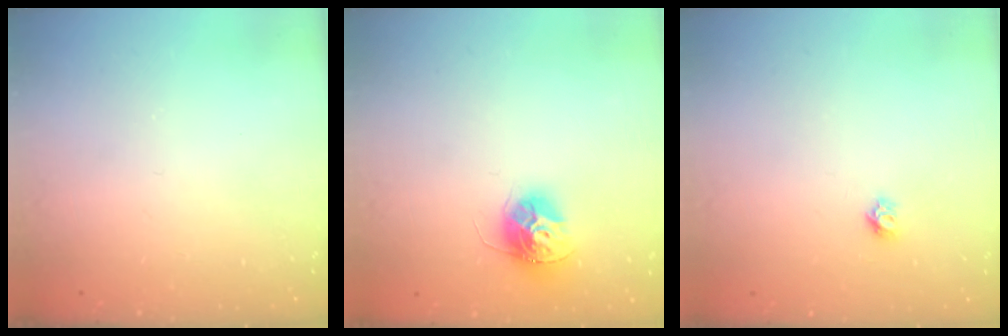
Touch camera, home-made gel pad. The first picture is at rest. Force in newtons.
{"total": 11.1, "press": 11.1, "slide": 0.5}
{"total": 3.7, "press": 3.7, "slide": 0.2}